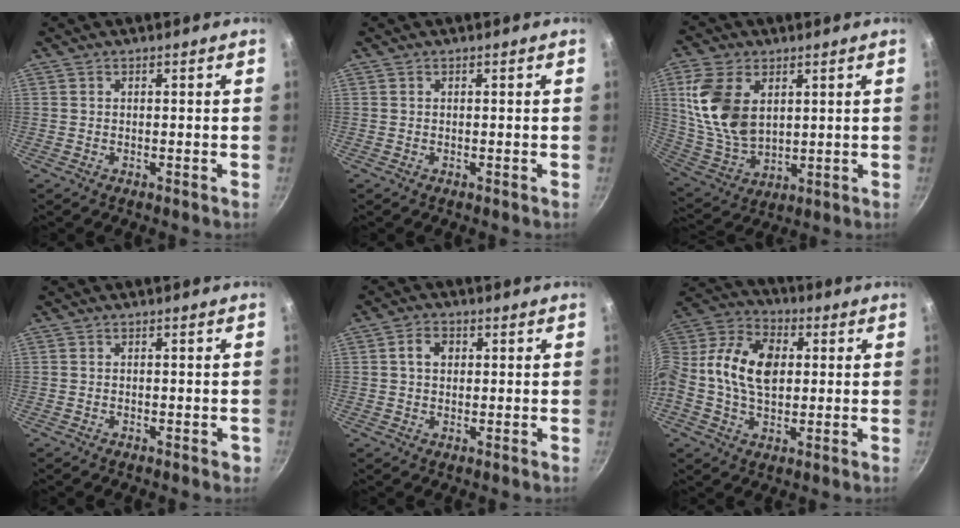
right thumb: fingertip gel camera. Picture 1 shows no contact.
{"total": 0.0}
{"total": 15.0, "force": [4.2, 9.5, 10.8], "torque": [-0.195, -0.019, 0.096]}
{"total": 1.2, "force": [-0.7, 0.6, 0.8], "torque": [-0.008, 0.006, -0.006]}
{"total": 3.8, "force": [0.7, 2.9, 2.3], "torque": [-0.026, 0.007, 0.008]}
{"total": 15.5, "force": [1.2, 10.6, 11.2], "torque": [-0.192, 0.021, 0.001]}